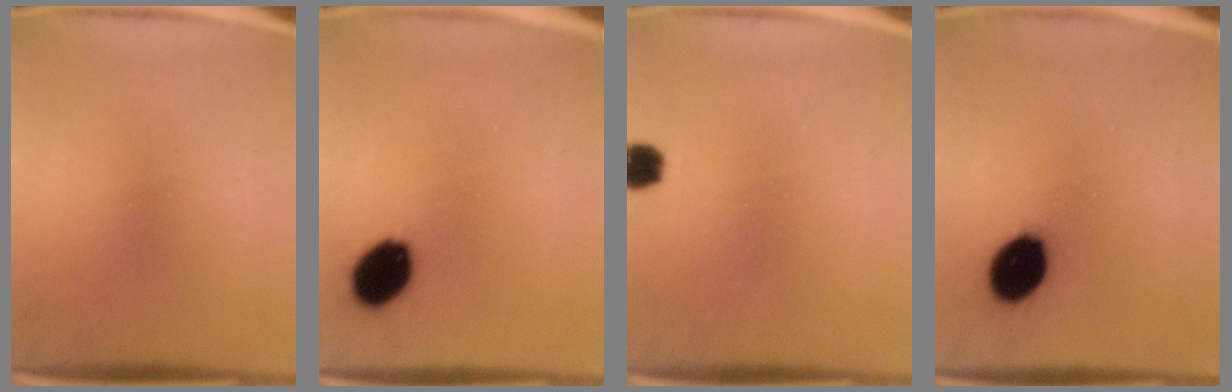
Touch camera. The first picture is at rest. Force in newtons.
{"total": 9.9}
{"total": 3.5}
{"total": 11.4}